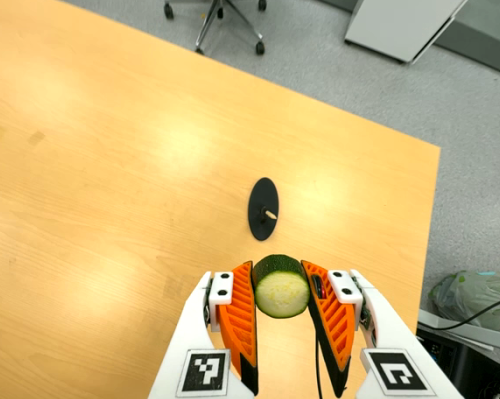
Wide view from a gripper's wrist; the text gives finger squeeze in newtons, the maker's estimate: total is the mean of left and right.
{"total": 13.2, "left": 14.2, "right": 12.2}